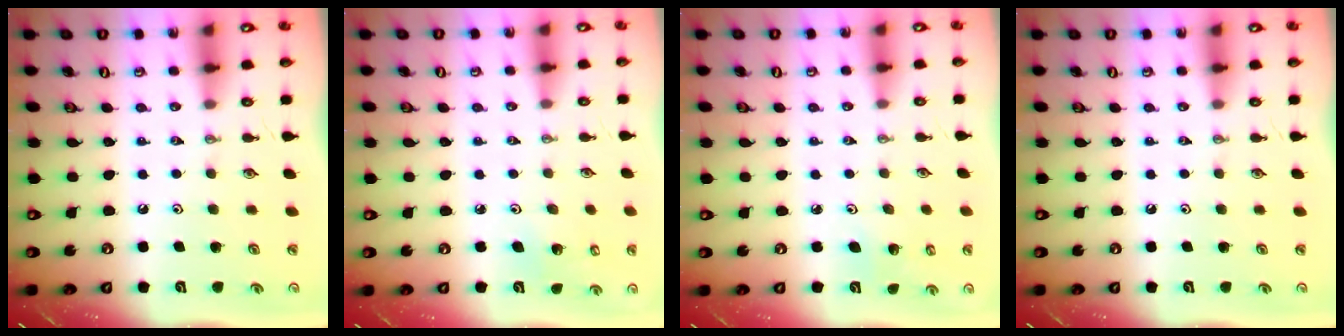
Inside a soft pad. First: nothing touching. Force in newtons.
{"total": 4.0, "press": 3.9, "slide": 1.1}
{"total": 3.6, "press": 3.3, "slide": 1.4}
{"total": 0.0}